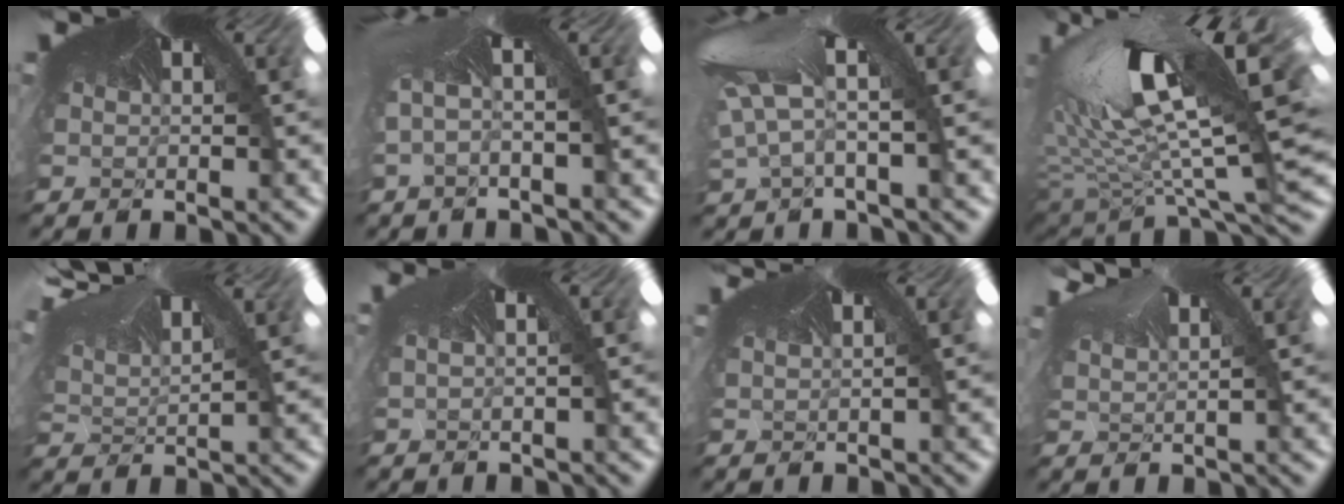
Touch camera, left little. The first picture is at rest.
{"total": 3.6, "force": [-2.7, -1.6, 1.7], "torque": [-0.038, 0.002, -0.025]}
{"total": 3.6, "force": [-2.9, -2.0, 0.7], "torque": [-0.061, -0.028, -0.015]}
{"total": 2.9, "force": [-2.8, 0.3, 0.7], "torque": [-0.066, -0.055, -0.024]}
{"total": 1.4, "force": [0.6, -0.3, 1.2], "torque": [-0.054, 0.010, 0.016]}
{"total": 0.7, "force": [-0.4, 0.0, 0.6], "torque": [-0.025, 0.013, -0.003]}
{"total": 0.7, "force": [0.3, -0.2, -0.6], "torque": [-0.012, 0.009, -0.002]}
{"total": 1.8, "force": [0.8, 1.2, 1.0], "torque": [-0.060, 0.012, 0.024]}